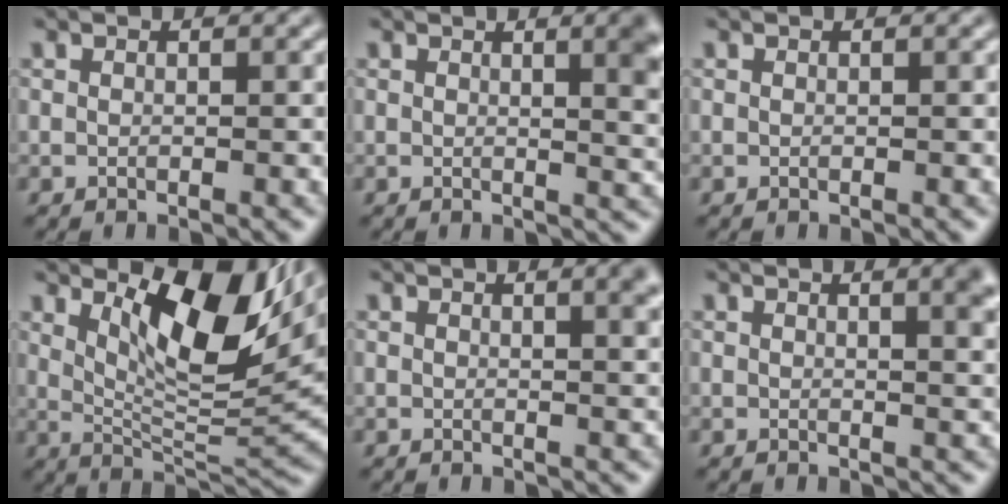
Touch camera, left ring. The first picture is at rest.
{"total": 6.1, "force": [2.0, 2.4, 5.2], "torque": [-0.018, 0.015, 0.025]}
{"total": 0.0}
{"total": 9.8, "force": [4.3, 3.2, 8.2], "torque": [-0.133, -0.003, 0.086]}
{"total": 4.7, "force": [2.4, 2.0, 3.5], "torque": [-0.012, 0.027, 0.014]}
{"total": 5.3, "force": [2.5, 2.2, 4.1], "torque": [-0.012, 0.025, 0.020]}